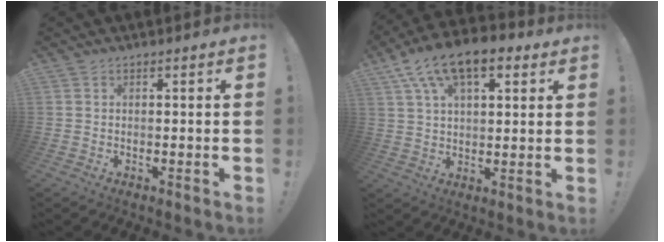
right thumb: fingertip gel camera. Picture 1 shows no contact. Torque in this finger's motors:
{"motor_torque": [1.22, 1.79, 0.33, 0.22, 0.16]}